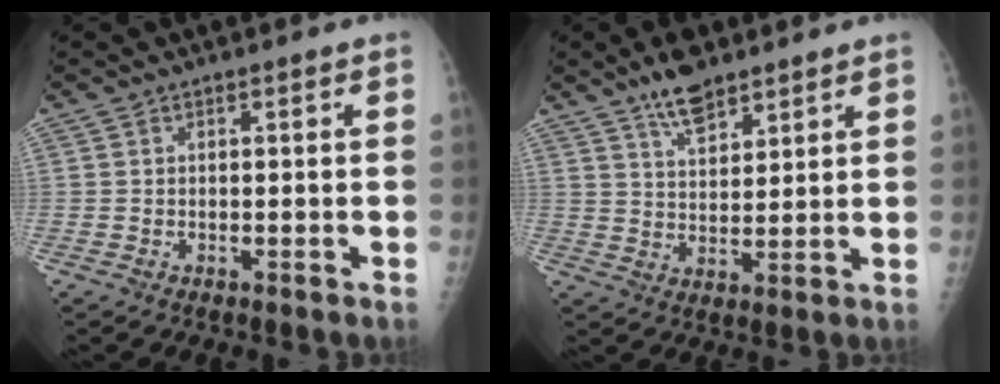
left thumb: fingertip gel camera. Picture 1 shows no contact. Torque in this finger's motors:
{"motor_torque": [0.05, -0.04, 0.36, -0.20, 0.03]}